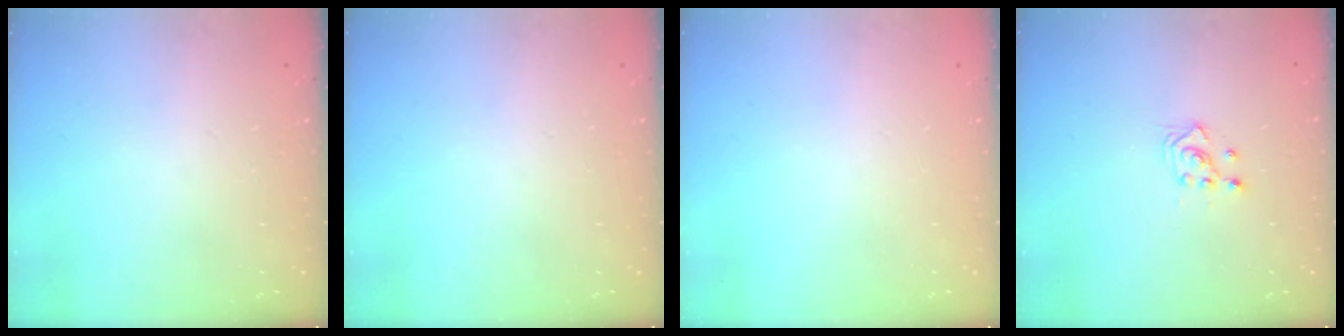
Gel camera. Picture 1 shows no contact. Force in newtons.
{"total": 0.0}
{"total": 0.0}
{"total": 2.7, "press": 2.7, "slide": 0.2}